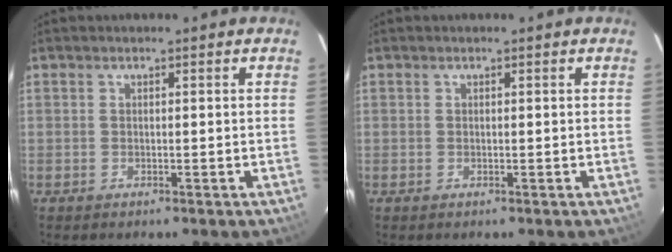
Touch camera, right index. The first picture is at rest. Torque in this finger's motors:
{"motor_torque": [0.00, 0.00, 0.00, 0.00]}